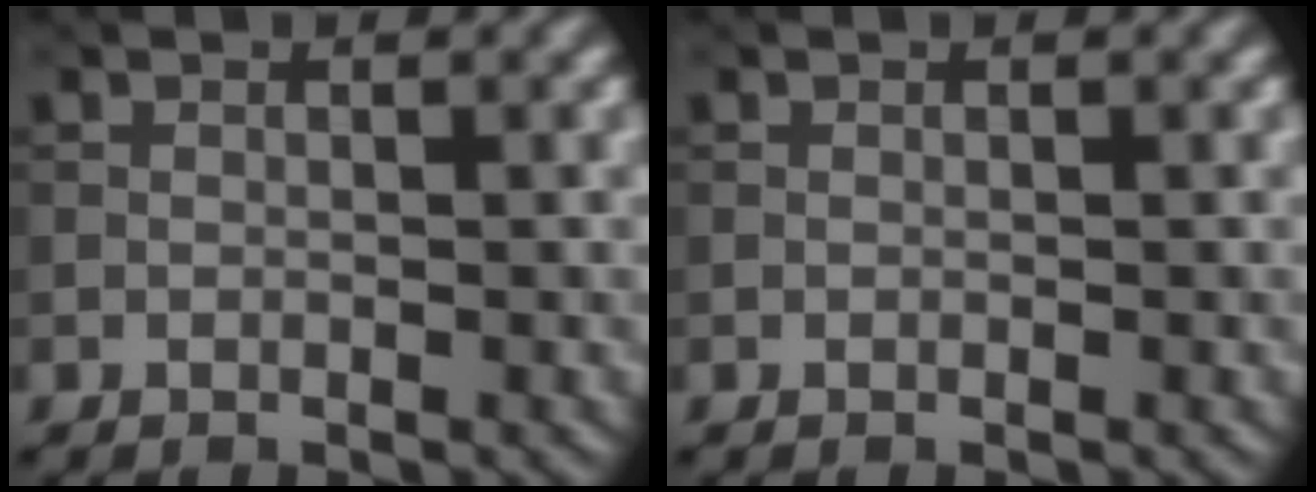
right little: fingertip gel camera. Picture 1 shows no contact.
{"total": 0.0}